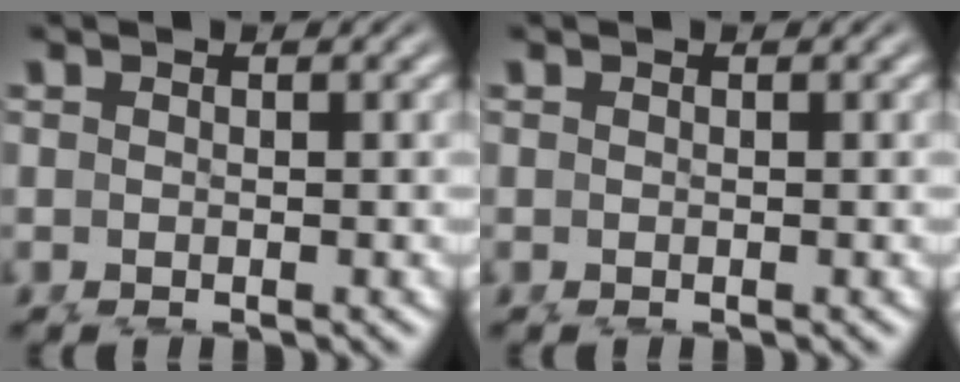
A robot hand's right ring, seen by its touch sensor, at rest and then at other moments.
{"total": 0.0}